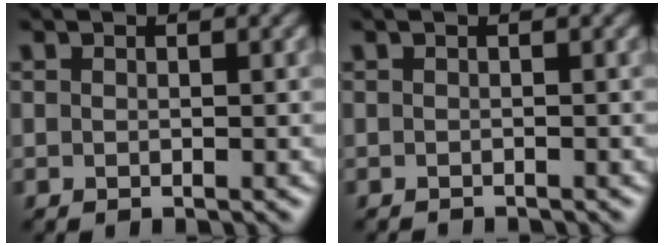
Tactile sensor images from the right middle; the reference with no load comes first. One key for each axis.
{"total": 0.9, "fx": -0.9, "fy": 0.0, "fz": 0.1, "tx": -0.002, "ty": -0.008, "tz": -0.015}